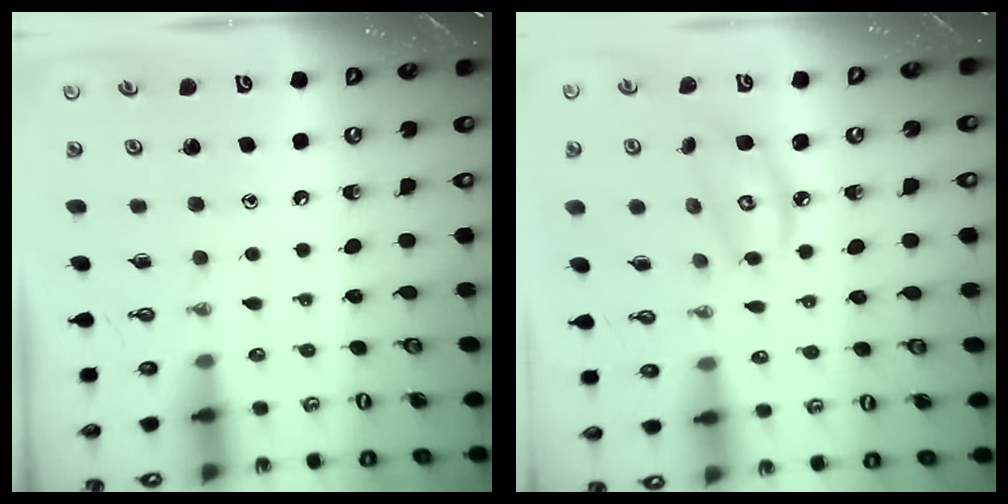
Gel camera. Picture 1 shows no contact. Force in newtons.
{"total": 6.6, "press": 6.5, "slide": 0.4}